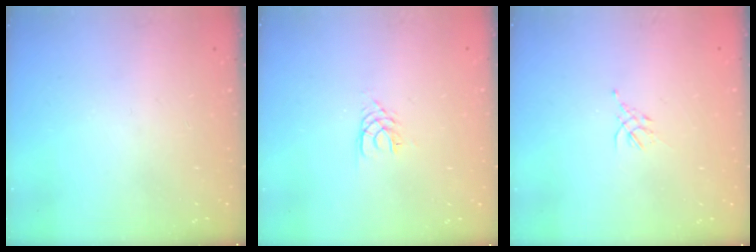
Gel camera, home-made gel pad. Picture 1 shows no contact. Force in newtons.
{"total": 3.2, "press": 3.2, "slide": 0.4}
{"total": 1.5, "press": 1.4, "slide": 0.6}